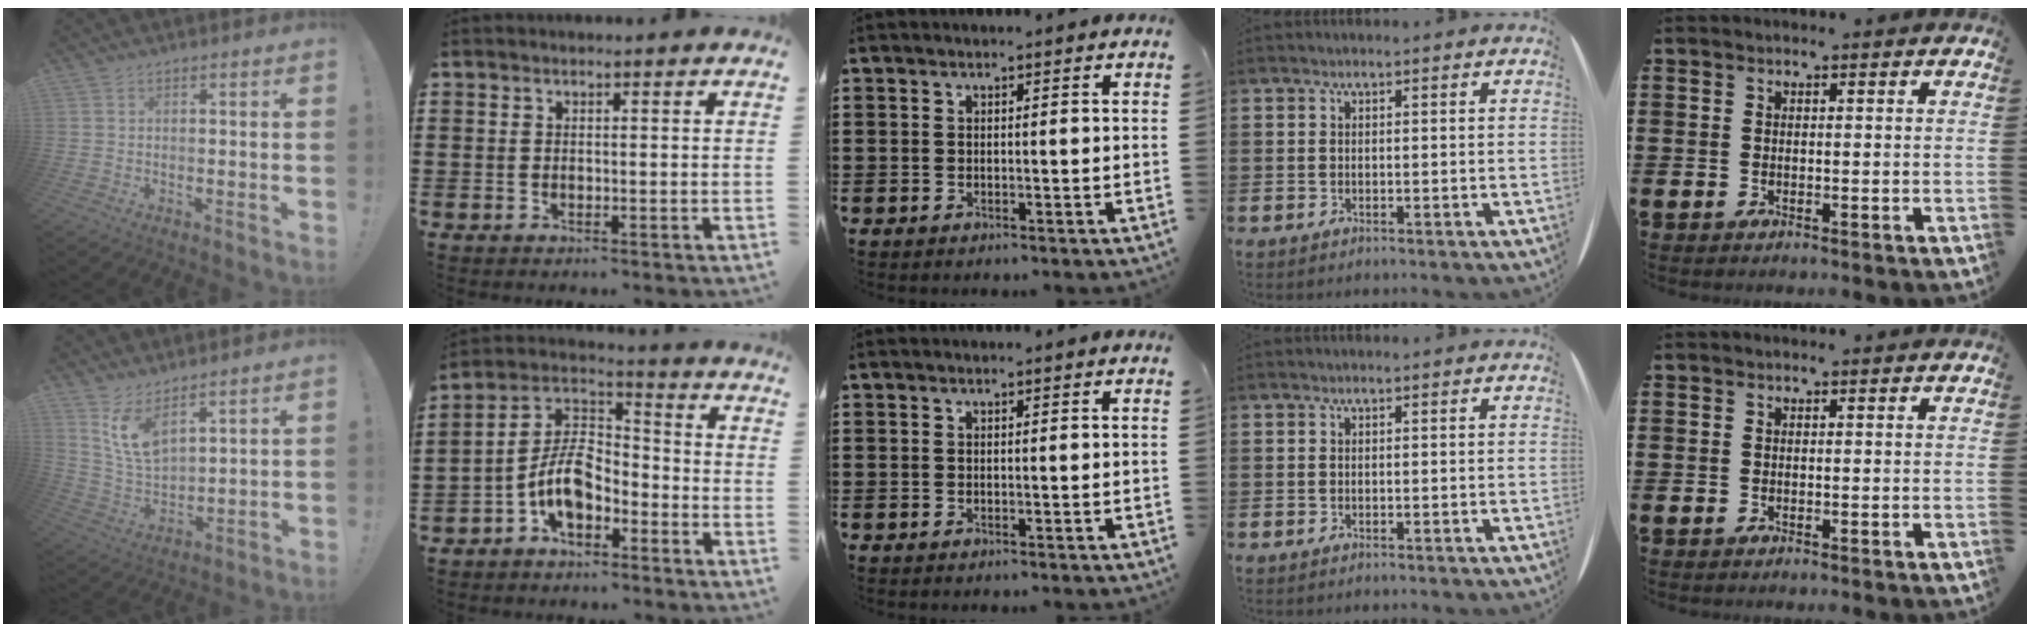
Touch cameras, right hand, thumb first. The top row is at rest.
{"thumb": {"total": 10.0, "force": [7.2, 4.0, 5.6], "torque": [-0.123, -0.043, 0.140]}, "index": {"total": 8.4, "force": [-4.0, 4.3, 6.1], "torque": [-0.147, -0.001, -0.083]}}